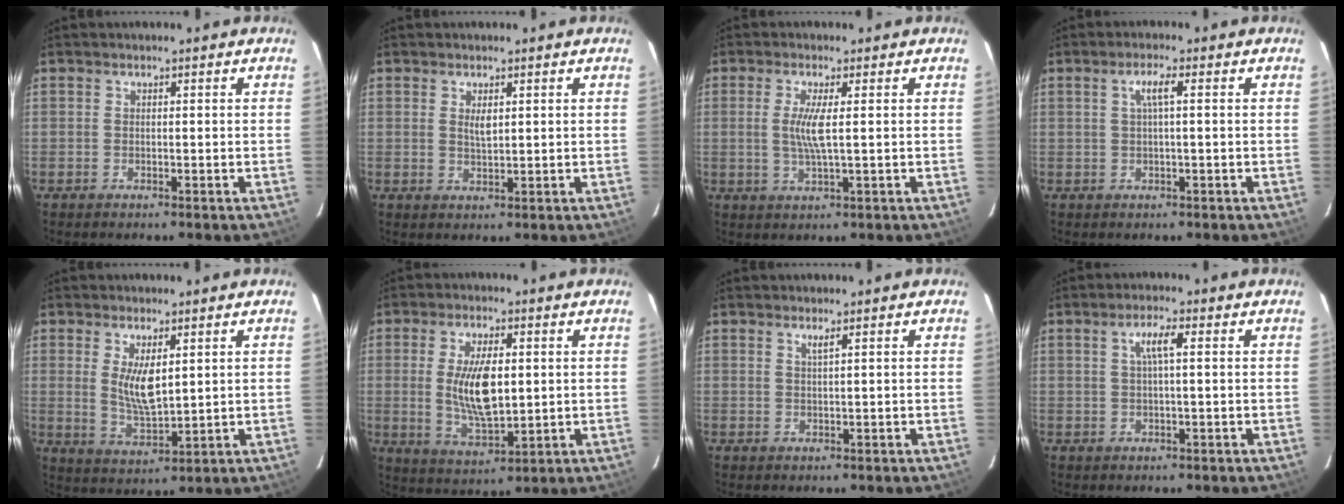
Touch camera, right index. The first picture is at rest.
{"total": 2.2, "force": [0.8, 0.8, 1.9], "torque": [-0.033, -0.002, 0.014]}
{"total": 4.5, "force": [0.5, 0.1, 4.5], "torque": [-0.091, -0.007, 0.006]}
{"total": 2.8, "force": [0.5, -0.1, 2.7], "torque": [-0.051, 0.005, 0.006]}
{"total": 7.0, "force": [1.8, 2.6, 6.3], "torque": [-0.112, -0.013, 0.043]}
{"total": 10.7, "force": [0.6, 4.5, 9.7], "torque": [-0.183, -0.008, 0.018]}
{"total": 1.0, "force": [0.6, -0.3, 0.8], "torque": [-0.012, -0.002, 0.009]}
{"total": 3.6, "force": [0.8, 0.3, 3.5], "torque": [-0.065, 0.005, 0.014]}